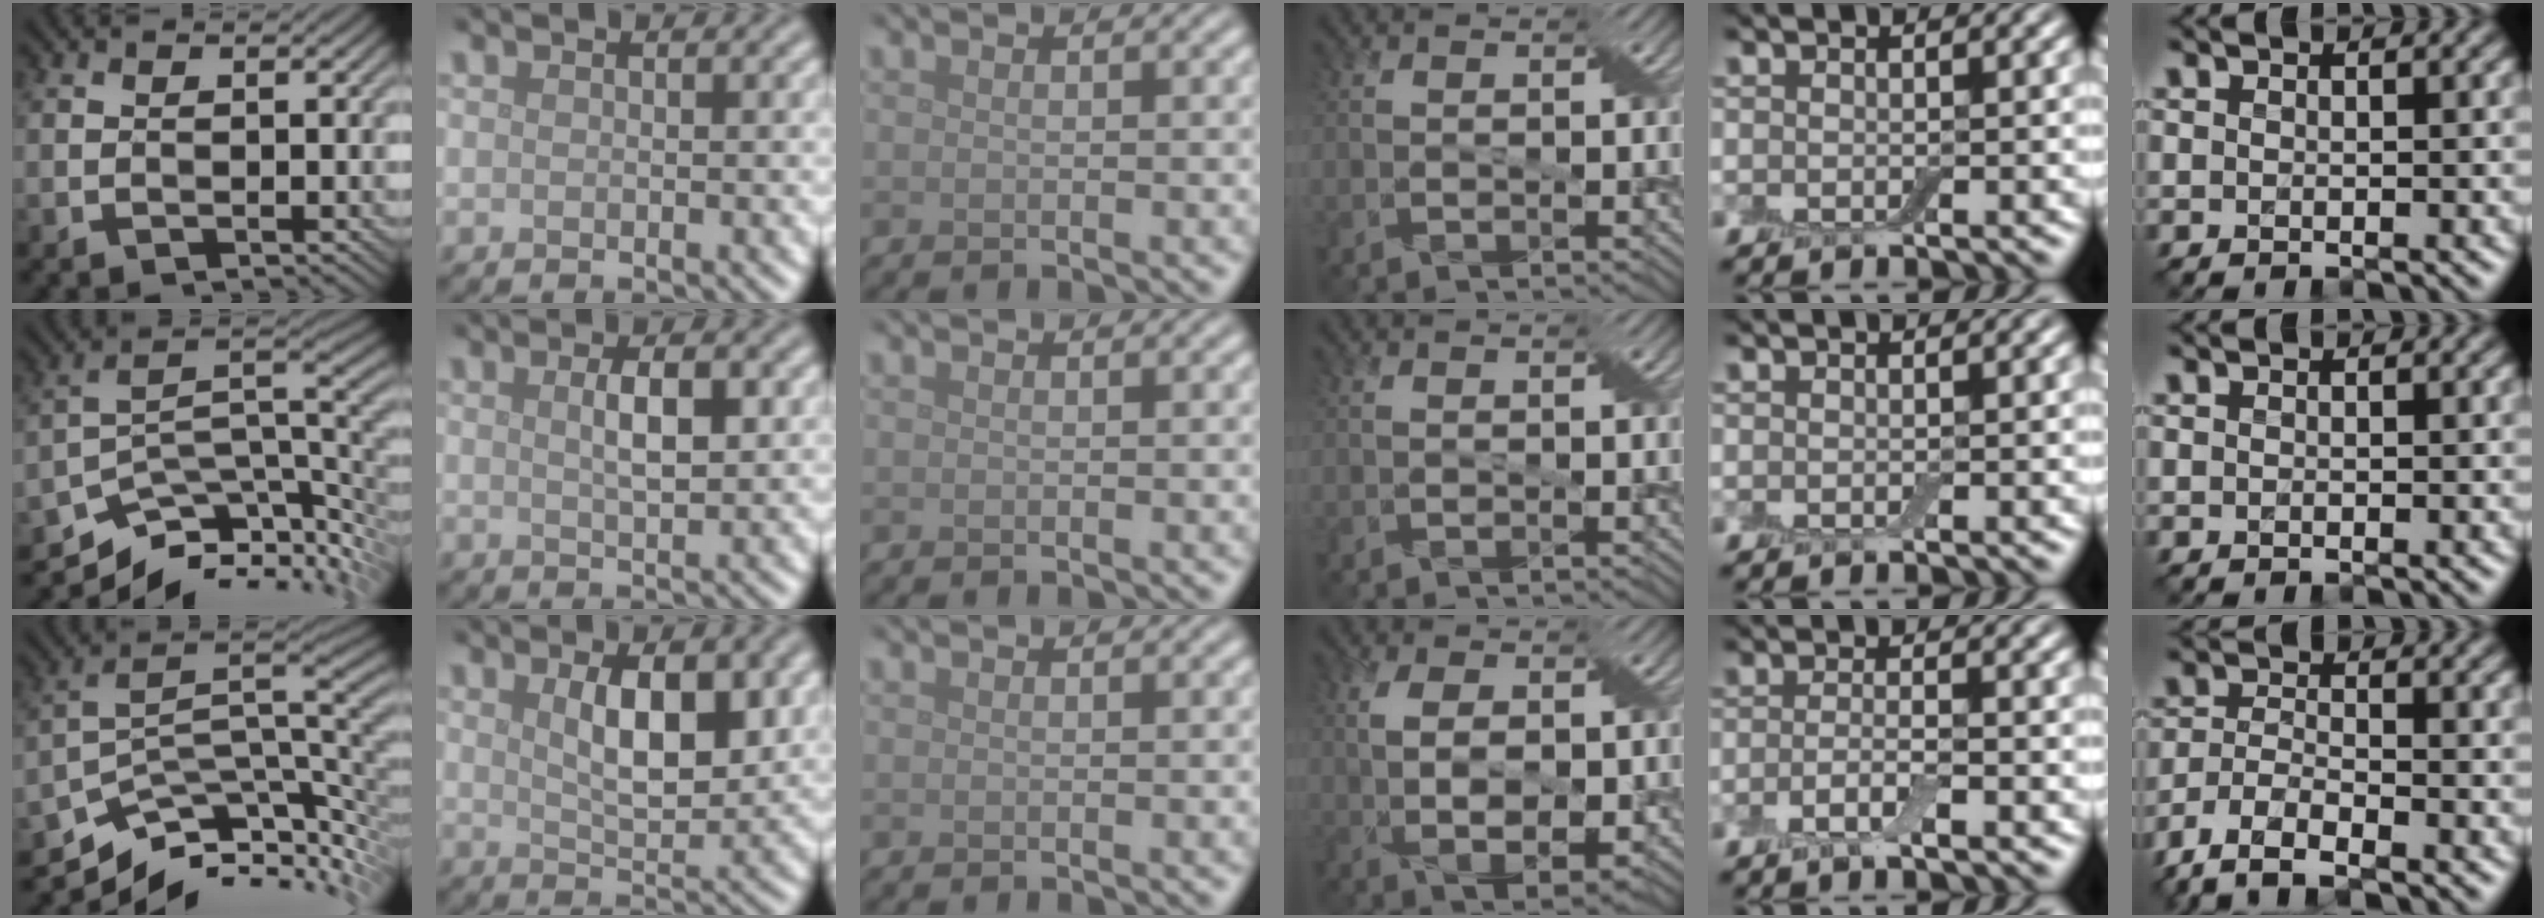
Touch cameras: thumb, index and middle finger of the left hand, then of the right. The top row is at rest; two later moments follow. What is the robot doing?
{"motion": "wrap", "object": "bandage"}